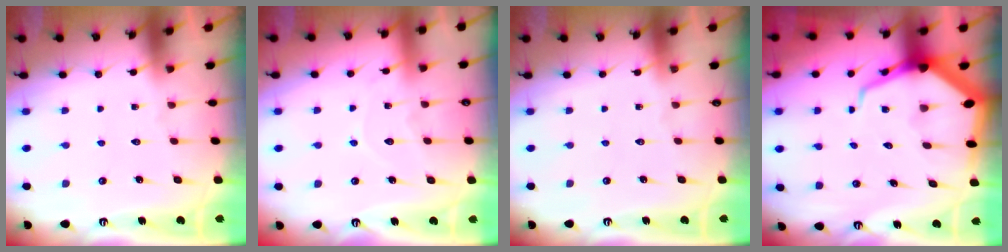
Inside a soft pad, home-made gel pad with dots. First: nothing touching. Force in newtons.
{"total": 7.2, "press": 7.2, "slide": 0.7}
{"total": 0.0}
{"total": 9.7, "press": 9.6, "slide": 1.2}